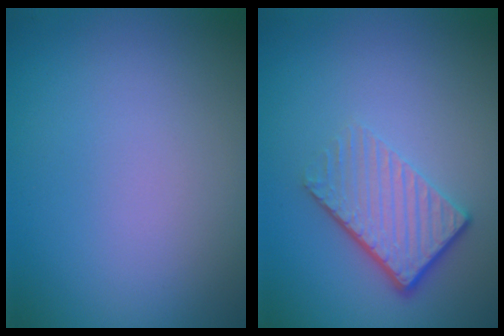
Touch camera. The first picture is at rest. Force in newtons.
{"total": 4.1, "press": 2.8, "slide": 3.0}